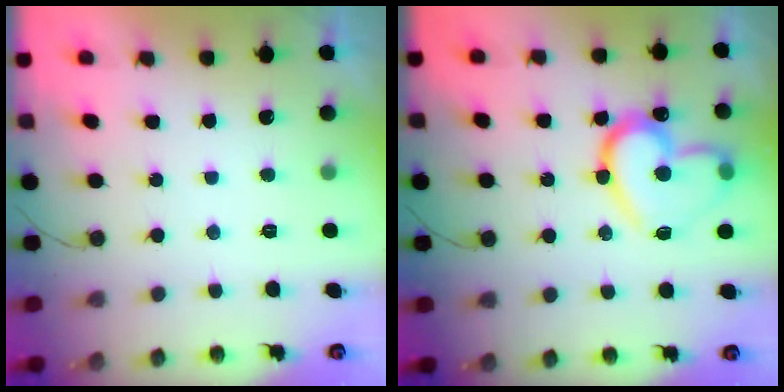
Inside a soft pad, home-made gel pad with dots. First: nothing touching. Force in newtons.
{"total": 19.6, "press": 19.5, "slide": 2.0}